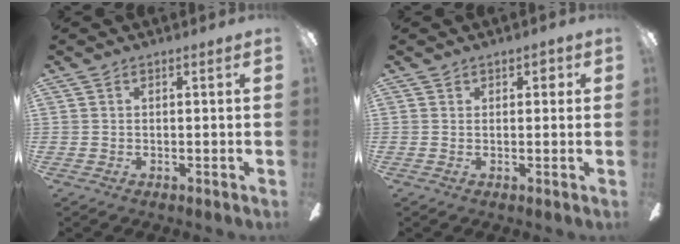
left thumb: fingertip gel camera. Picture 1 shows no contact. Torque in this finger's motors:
{"motor_torque": [-0.01, 0.11, -0.18, 0.09, -0.03]}